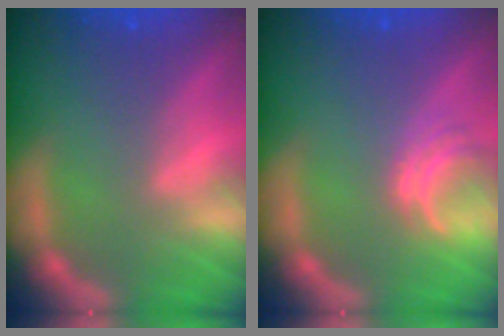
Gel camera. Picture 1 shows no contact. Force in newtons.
{"total": 2.5}